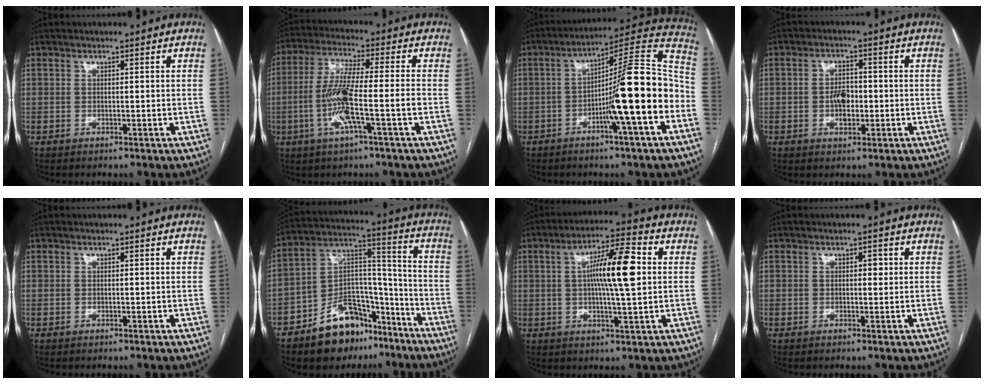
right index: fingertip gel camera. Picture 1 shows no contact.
{"total": 10.1, "force": [-2.8, -0.1, 9.7], "torque": [-0.195, 0.001, -0.057]}
{"total": 17.4, "force": [-4.9, 0.1, 16.7], "torque": [-0.248, 0.015, -0.081]}
{"total": 4.1, "force": [-0.7, 2.3, 3.3], "torque": [-0.057, 0.004, -0.012]}
{"total": 0.0}
{"total": 15.9, "force": [-10.9, 8.2, 8.2], "torque": [-0.127, 0.046, -0.176]}
{"total": 11.3, "force": [1.5, 1.2, 11.2], "torque": [-0.192, 0.014, 0.021]}
{"total": 1.2, "force": [0.2, 0.6, 1.0], "torque": [-0.012, 0.002, 0.001]}